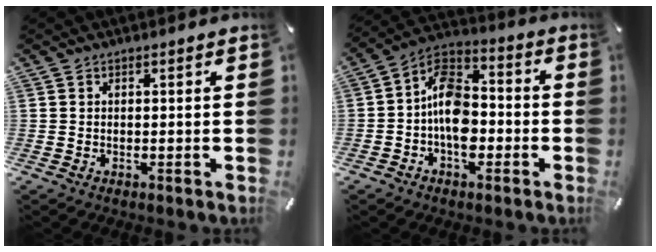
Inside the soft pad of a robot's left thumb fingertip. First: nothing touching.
{"total": 10.7, "force": [-2.8, 7.4, 7.2], "torque": [-0.147, 0.014, -0.052]}